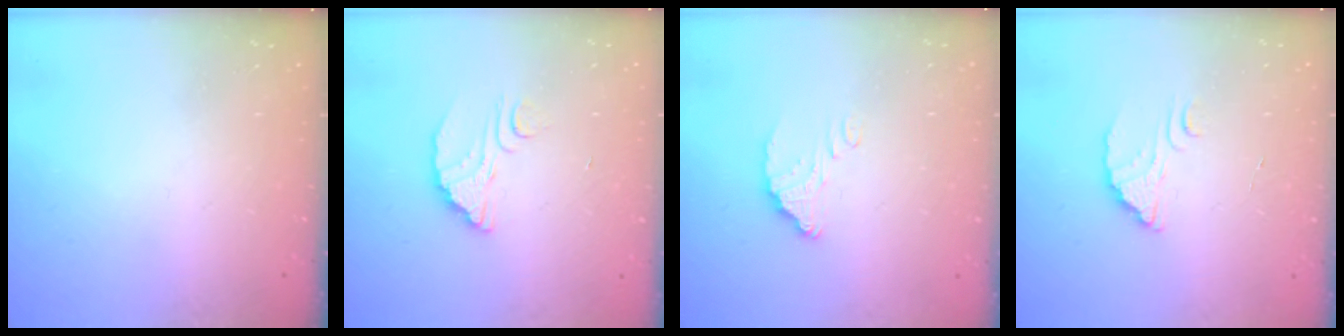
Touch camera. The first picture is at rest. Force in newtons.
{"total": 4.5, "press": 4.5, "slide": 0.3}
{"total": 4.9, "press": 4.9, "slide": 0.1}
{"total": 2.6, "press": 2.6, "slide": 0.1}